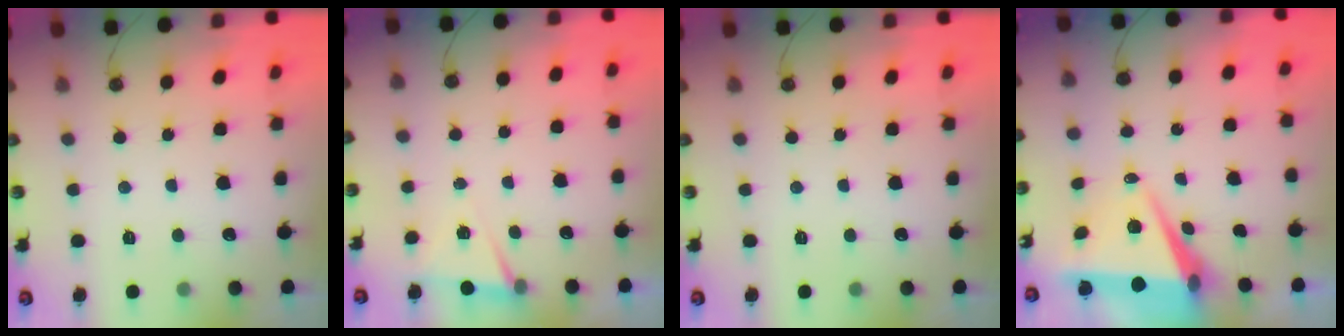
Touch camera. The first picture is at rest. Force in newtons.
{"total": 5.4, "press": 3.2, "slide": 4.3}
{"total": 0.0}
{"total": 7.5, "press": 6.3, "slide": 4.2}